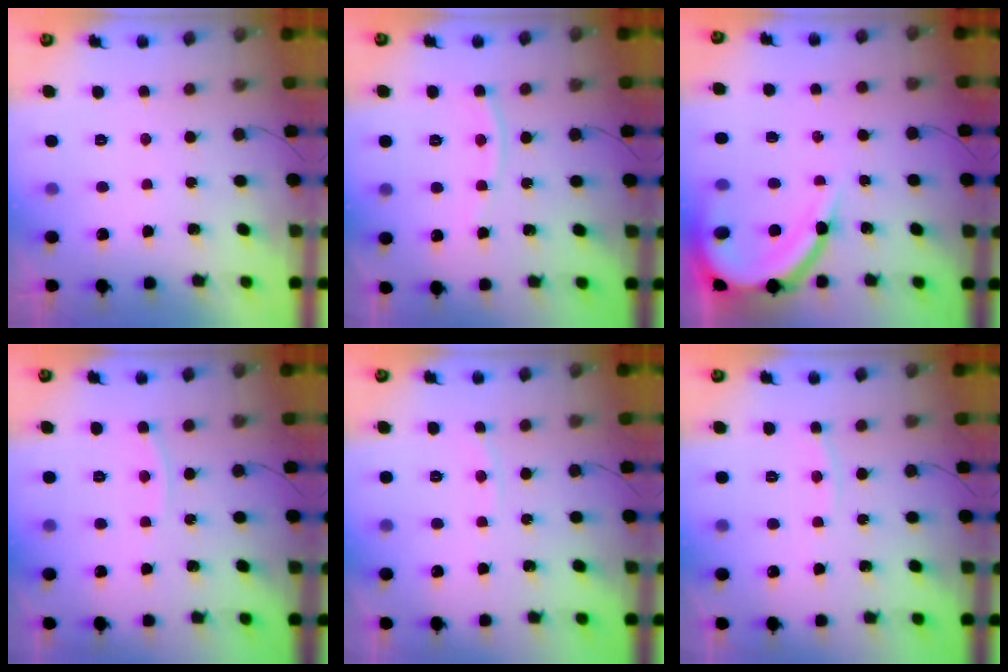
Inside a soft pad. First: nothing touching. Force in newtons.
{"total": 7.3, "press": 7.2, "slide": 0.9}
{"total": 11.5, "press": 11.4, "slide": 1.0}
{"total": 6.0, "press": 6.0, "slide": 0.6}
{"total": 3.7, "press": 3.7, "slide": 0.5}
{"total": 3.9, "press": 3.9, "slide": 0.2}